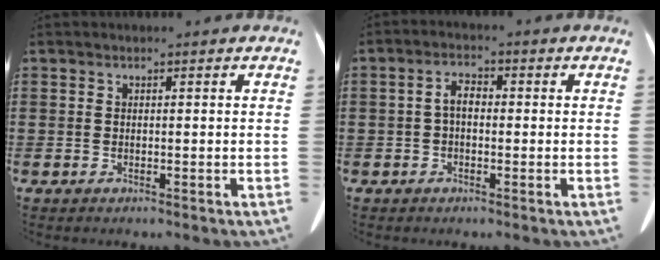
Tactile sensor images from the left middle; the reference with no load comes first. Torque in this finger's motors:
{"motor_torque": [1.00, 0.99, 0.12, 0.09]}